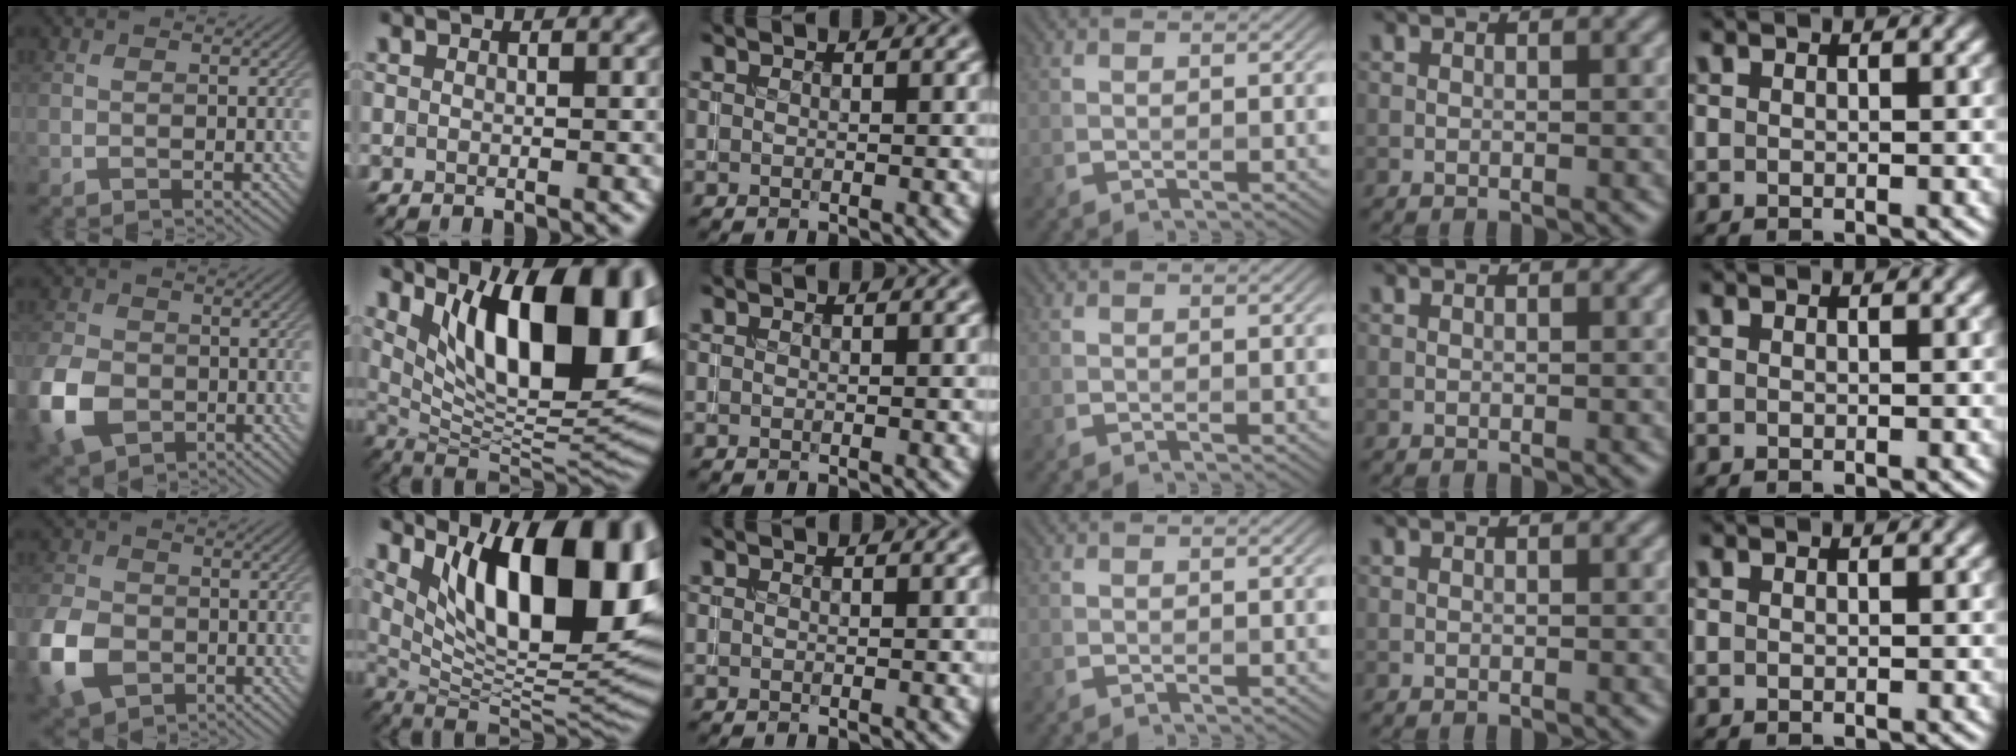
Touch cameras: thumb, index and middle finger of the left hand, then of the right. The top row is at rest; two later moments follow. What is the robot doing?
{"motion": "insert", "object": "coin"}